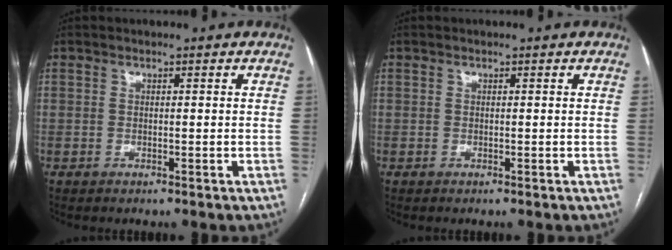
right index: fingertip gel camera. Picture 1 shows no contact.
{"total": 0.0}